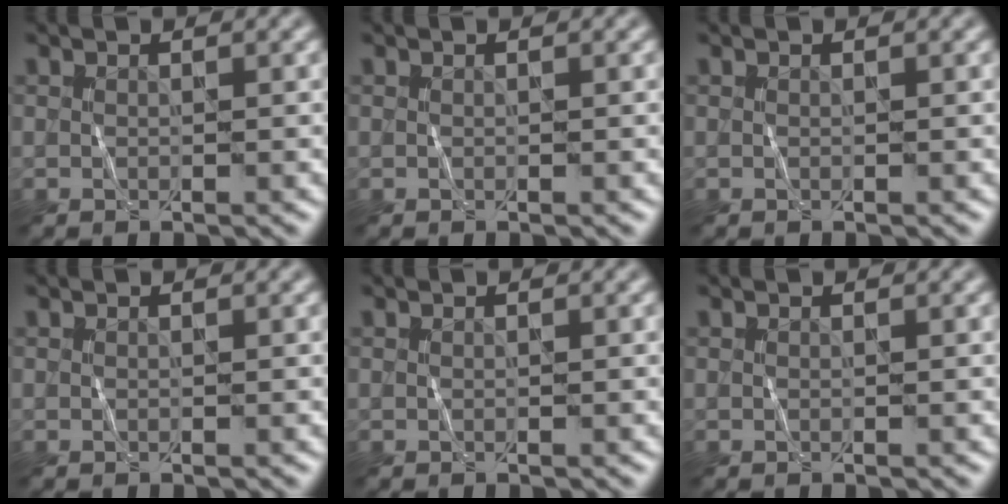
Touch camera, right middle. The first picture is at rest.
{"total": 0.0}
{"total": 0.0}
{"total": 0.0}
{"total": 0.0}
{"total": 0.0}